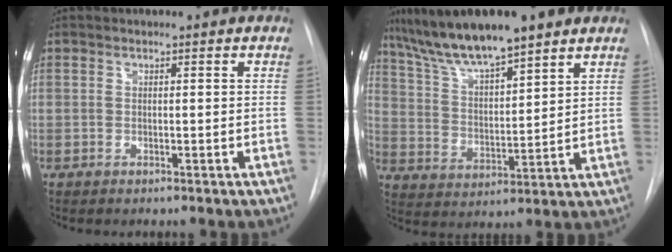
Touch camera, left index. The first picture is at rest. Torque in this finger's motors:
{"motor_torque": [0.29, -0.50, 0.45, 0.09]}